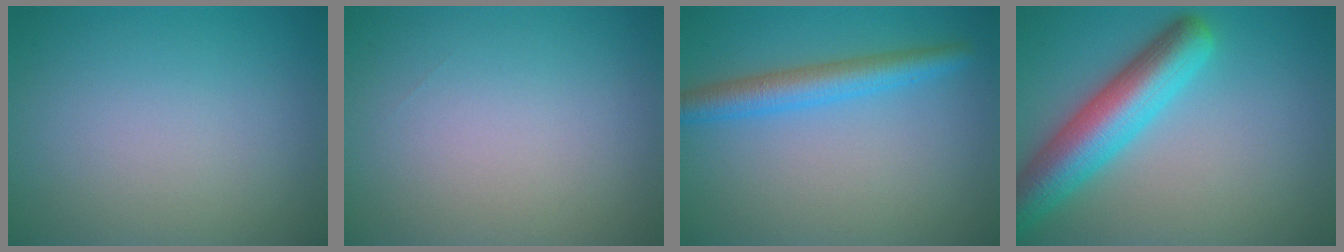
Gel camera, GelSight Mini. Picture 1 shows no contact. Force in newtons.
{"total": 0.0}
{"total": 3.6, "press": 3.6, "slide": 0.3}
{"total": 7.2, "press": 7.2, "slide": 0.4}